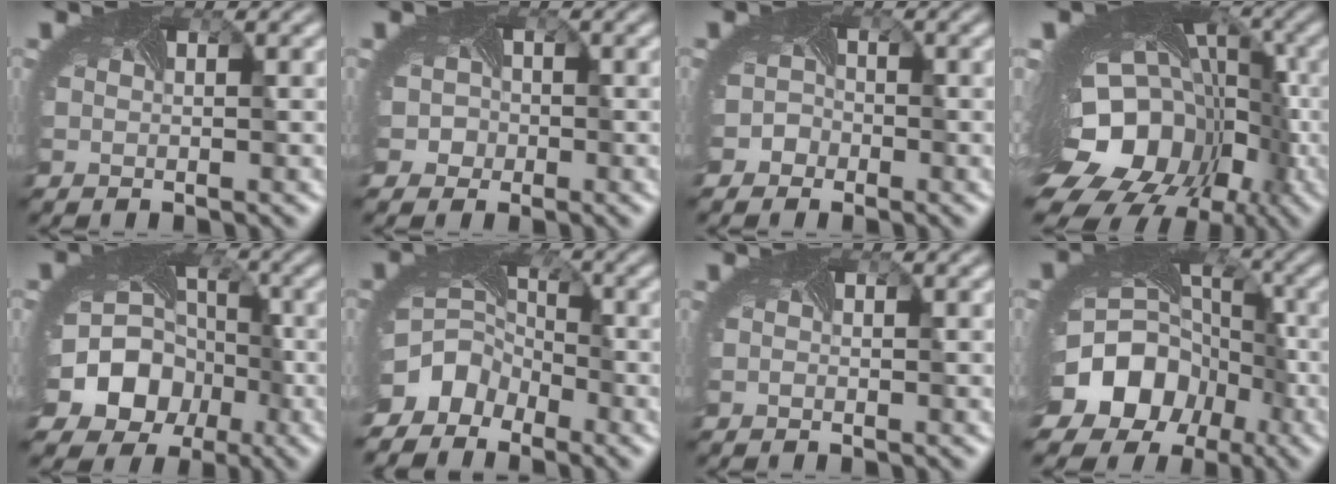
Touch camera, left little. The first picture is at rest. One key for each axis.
{"total": 3.0, "fx": -1.0, "fy": 2.7, "fz": 0.7, "tx": 0.011, "ty": 0.008, "tz": -0.017}
{"total": 2.0, "fx": -1.4, "fy": 1.4, "fz": -0.1, "tx": 0.016, "ty": 0.003, "tz": -0.026}
{"total": 21.7, "fx": -7.0, "fy": 15.4, "fz": 13.6, "tx": -0.201, "ty": -0.042, "tz": -0.111}
{"total": 14.9, "fx": -5.2, "fy": 12.2, "fz": 6.7, "tx": -0.131, "ty": -0.032, "tz": -0.091}
{"total": 6.4, "fx": -4.3, "fy": 4.4, "fz": 1.9, "tx": -0.029, "ty": -0.003, "tz": -0.069}
{"total": 0.0}
{"total": 15.1, "fx": -6.7, "fy": 11.9, "fz": 6.3, "tx": -0.112, "ty": -0.047, "tz": -0.119}